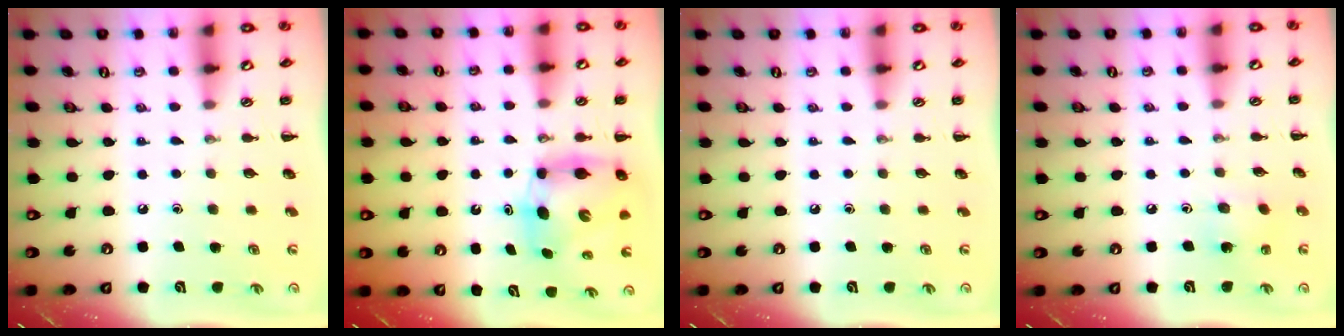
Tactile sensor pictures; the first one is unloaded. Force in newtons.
{"total": 7.0, "press": 6.8, "slide": 1.8}
{"total": 0.0}
{"total": 5.4, "press": 5.3, "slide": 1.1}